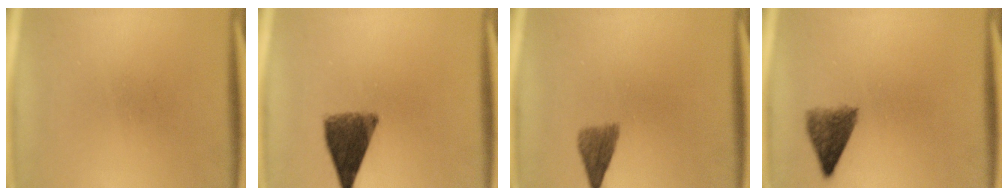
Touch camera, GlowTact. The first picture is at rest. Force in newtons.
{"total": 8.7}
{"total": 3.4}
{"total": 5.0}